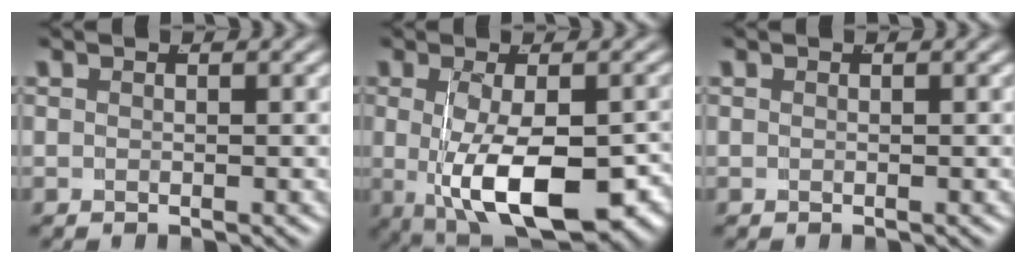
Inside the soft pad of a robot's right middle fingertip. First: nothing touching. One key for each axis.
{"total": 10.1, "fx": -3.5, "fy": 4.1, "fz": 8.5, "tx": -0.140, "ty": -0.037, "tz": -0.031}
{"total": 0.0}